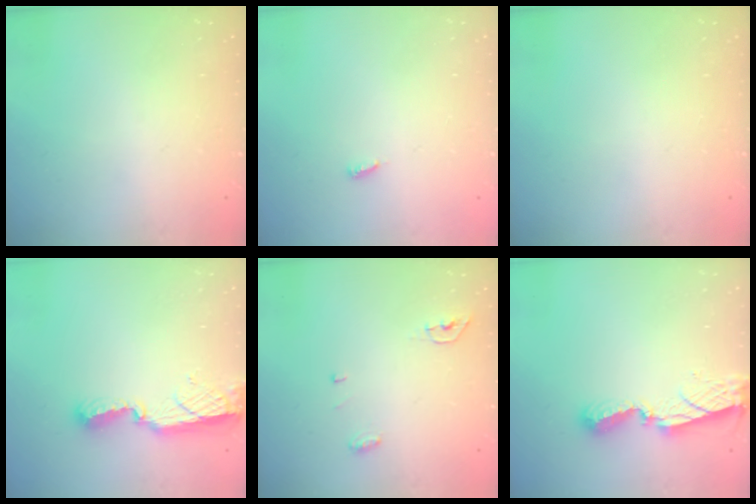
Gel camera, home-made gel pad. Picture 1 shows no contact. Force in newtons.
{"total": 3.9, "press": 3.9, "slide": 0.3}
{"total": 0.0}
{"total": 8.5, "press": 8.4, "slide": 0.8}
{"total": 4.4, "press": 4.3, "slide": 0.8}
{"total": 7.9, "press": 7.9, "slide": 0.3}